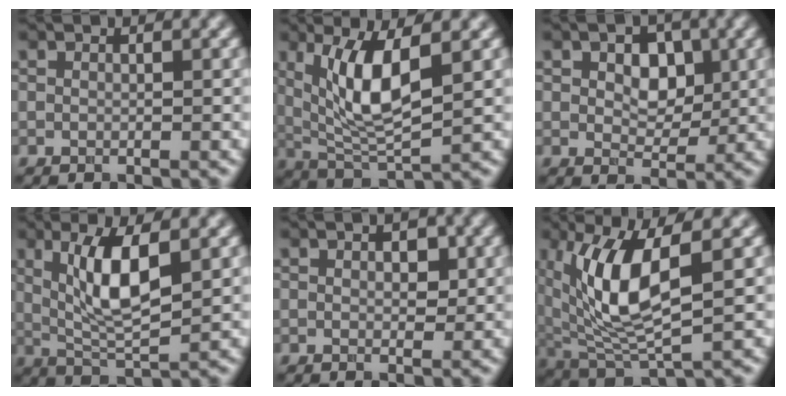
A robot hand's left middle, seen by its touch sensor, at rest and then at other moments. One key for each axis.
{"total": 6.2, "fx": 1.7, "fy": 1.9, "fz": 5.7, "tx": -0.122, "ty": -0.011, "tz": 0.049}
{"total": 3.3, "fx": 0.7, "fy": 2.2, "fz": 2.3, "tx": -0.044, "ty": 0.002, "tz": 0.015}
{"total": 5.7, "fx": 1.3, "fy": 1.5, "fz": 5.4, "tx": -0.108, "ty": -0.004, "tz": 0.038}
{"total": 1.3, "fx": 0.4, "fy": 0.6, "fz": 1.1, "tx": -0.016, "ty": 0.001, "tz": 0.016}
{"total": 8.2, "fx": 1.9, "fy": 2.7, "fz": 7.5, "tx": -0.174, "ty": -0.008, "tz": 0.050}